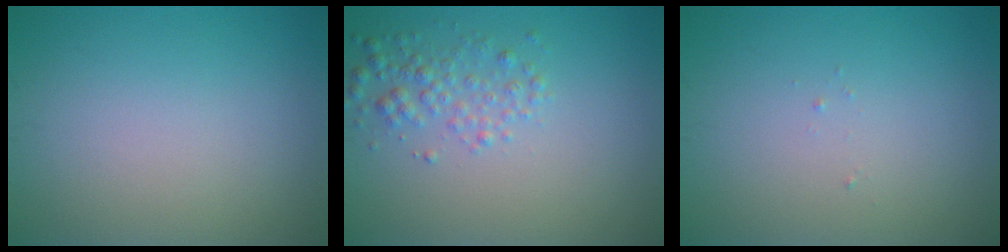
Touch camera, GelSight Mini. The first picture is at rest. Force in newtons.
{"total": 2.3, "press": 2.3, "slide": 0.0}
{"total": 0.0}